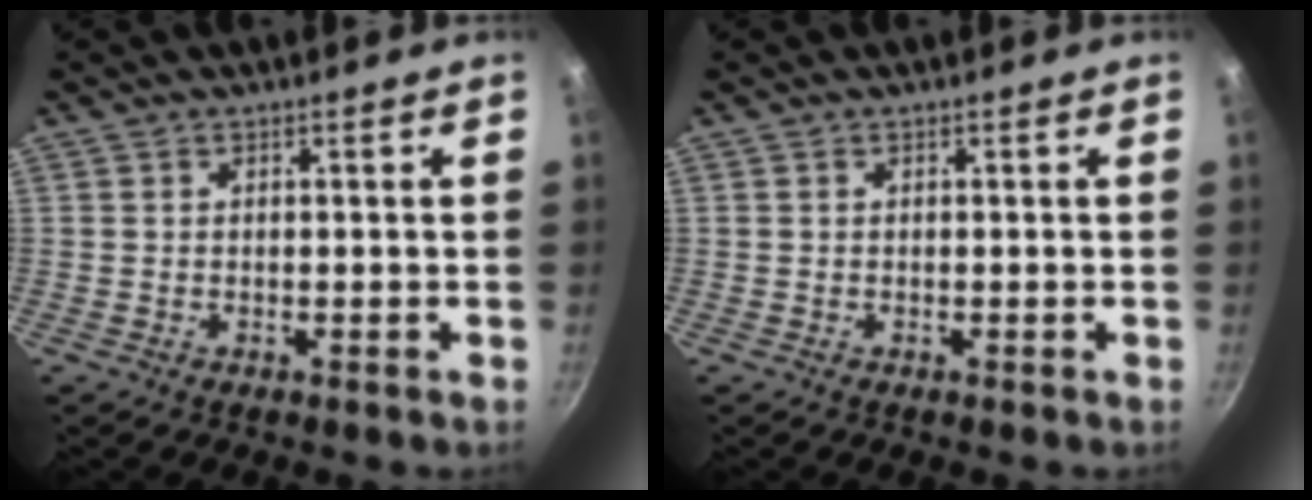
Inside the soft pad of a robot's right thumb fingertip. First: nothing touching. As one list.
[{"total": 0.0}]